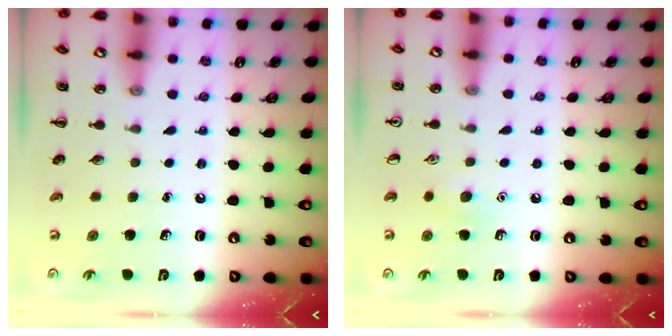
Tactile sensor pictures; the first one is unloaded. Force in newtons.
{"total": 6.2, "press": 6.0, "slide": 1.7}